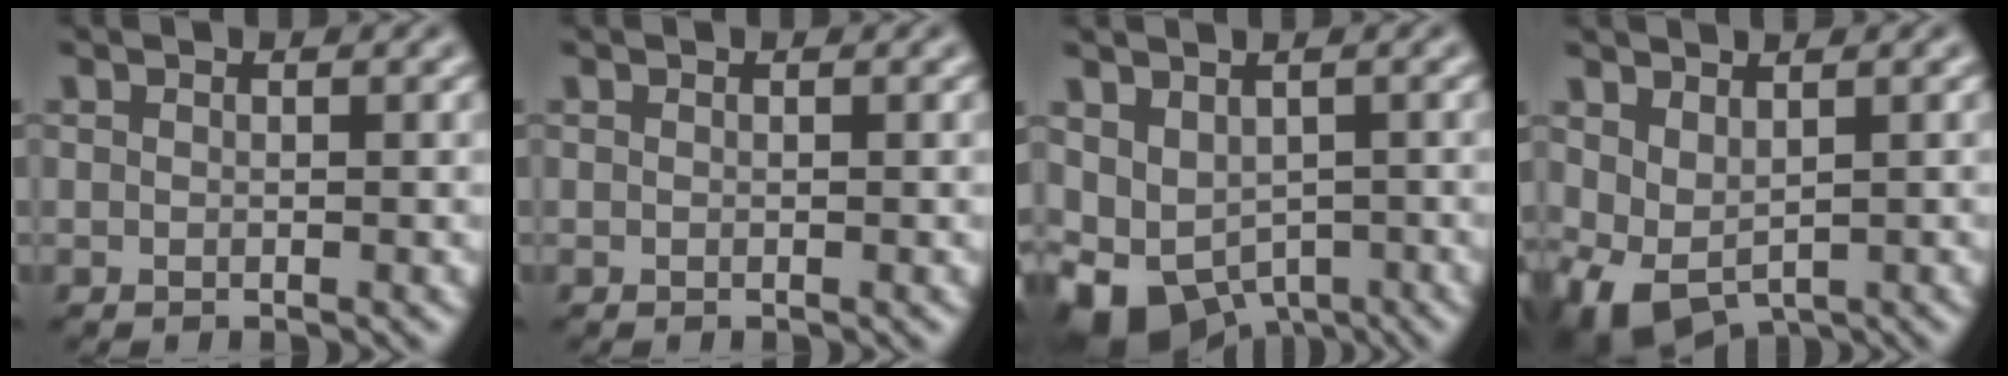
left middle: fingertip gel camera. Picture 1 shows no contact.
{"total": 0.0}
{"total": 6.7, "force": [-2.5, 4.8, 3.9], "torque": [-0.059, -0.021, -0.032]}
{"total": 3.5, "force": [0.3, 2.0, 2.9], "torque": [-0.061, -0.008, 0.012]}